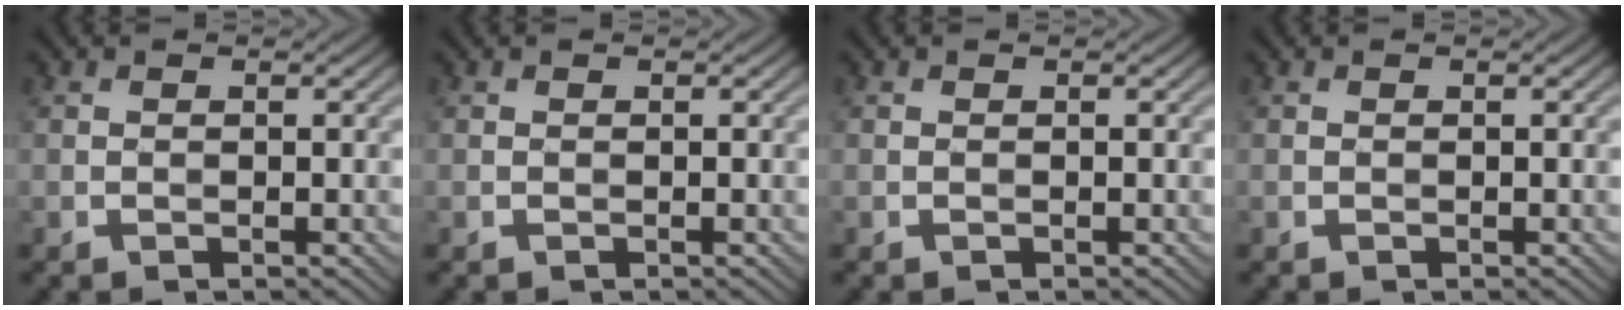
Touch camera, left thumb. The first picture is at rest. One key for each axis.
{"total": 0.0}
{"total": 0.0}
{"total": 0.0}